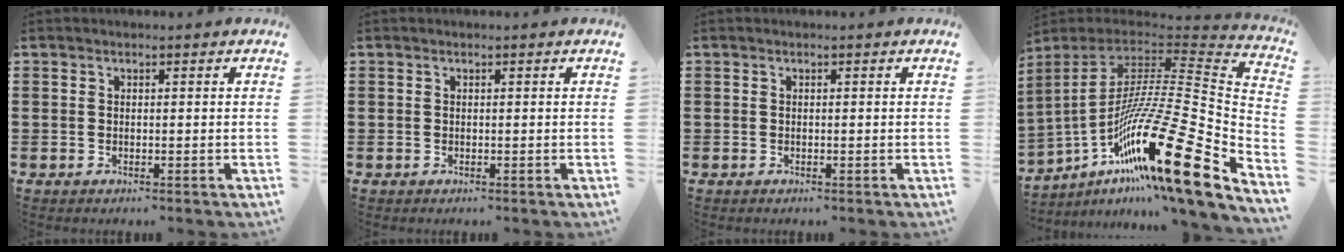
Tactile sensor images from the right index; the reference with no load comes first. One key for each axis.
{"total": 0.0}
{"total": 0.0}
{"total": 24.1, "fx": -11.2, "fy": 3.5, "fz": 21.1, "tx": -0.373, "ty": -0.010, "tz": -0.207}